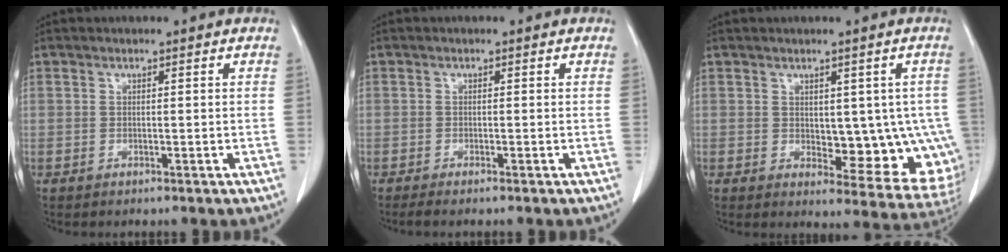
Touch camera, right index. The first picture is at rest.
{"total": 2.1, "force": [-1.8, -0.2, 1.2], "torque": [-0.016, -0.003, -0.026]}
{"total": 11.2, "force": [-0.5, 5.4, 9.8], "torque": [-0.098, -0.002, 0.010]}